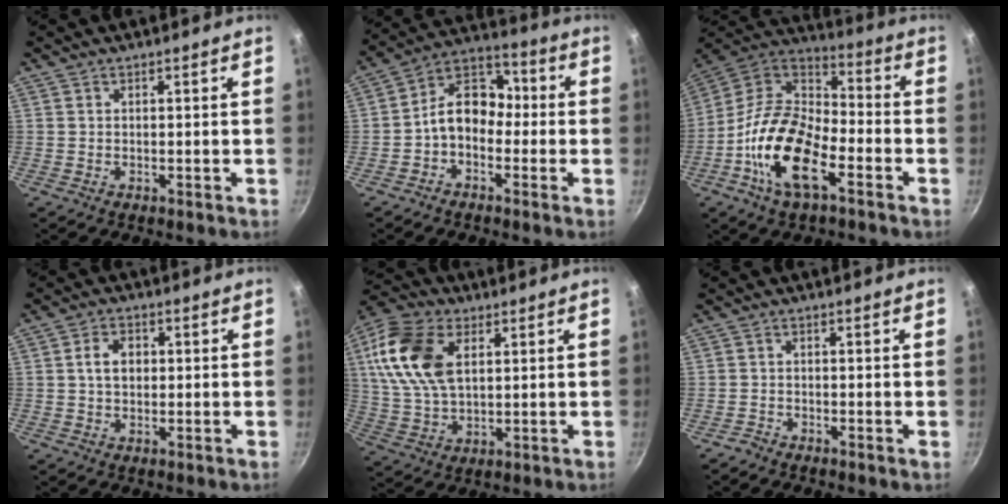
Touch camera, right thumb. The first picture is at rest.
{"total": 10.2, "force": [-1.8, 7.5, 6.7], "torque": [-0.074, 0.047, -0.056]}
{"total": 19.2, "force": [-7.6, 9.6, 14.8], "torque": [-0.264, 0.042, -0.163]}
{"total": 4.6, "force": [0.5, 3.4, 3.0], "torque": [-0.036, 0.008, 0.004]}
{"total": 16.1, "force": [4.6, 9.9, 11.8], "torque": [-0.222, -0.001, 0.087]}
{"total": 1.1, "force": [-1.0, 0.2, 0.3], "torque": [-0.016, 0.007, -0.029]}